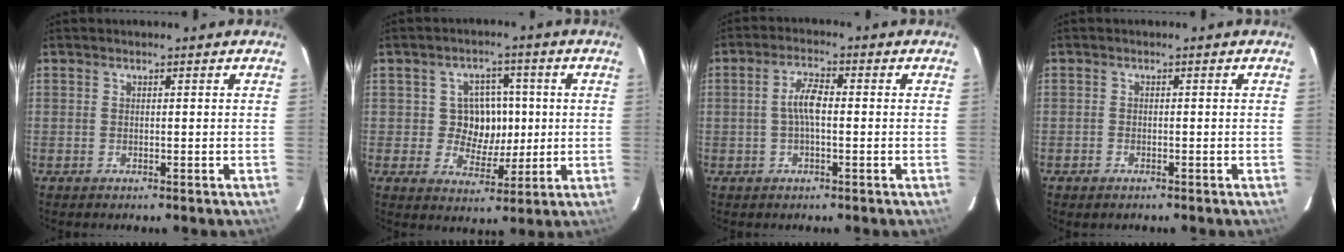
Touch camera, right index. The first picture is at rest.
{"total": 7.5, "force": [0.2, 6.8, 3.1], "torque": [-0.056, 0.009, 0.007]}
{"total": 4.3, "force": [-0.3, 1.3, 4.1], "torque": [-0.083, 0.010, -0.007]}
{"total": 1.2, "force": [-0.9, 0.7, 0.3], "torque": [-0.006, -0.002, -0.016]}